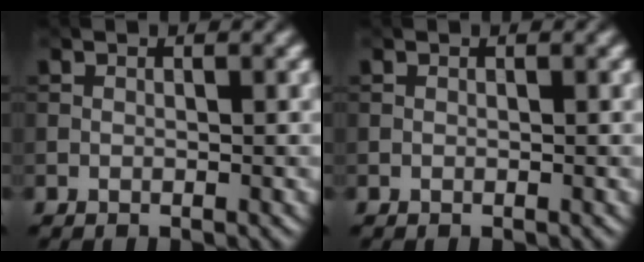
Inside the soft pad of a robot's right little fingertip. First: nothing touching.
{"total": 0.0}